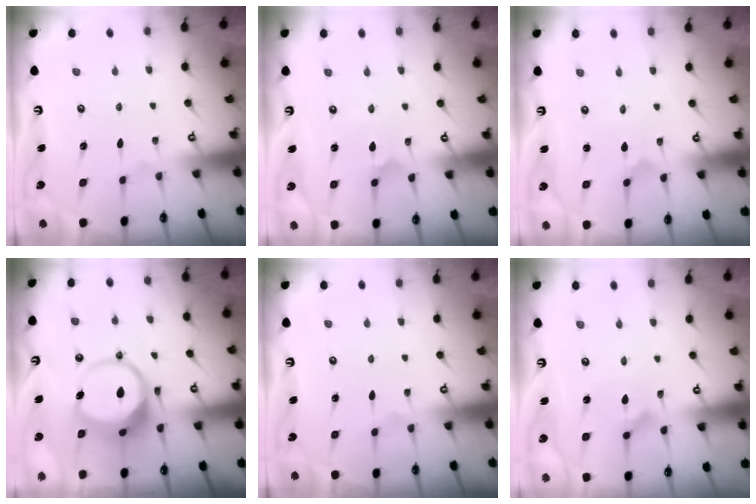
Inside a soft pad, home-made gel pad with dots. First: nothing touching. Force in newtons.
{"total": 2.7, "press": 2.6, "slide": 0.5}
{"total": 0.0}
{"total": 9.9, "press": 9.8, "slide": 1.2}
{"total": 0.0}
{"total": 3.4, "press": 3.4, "slide": 0.3}